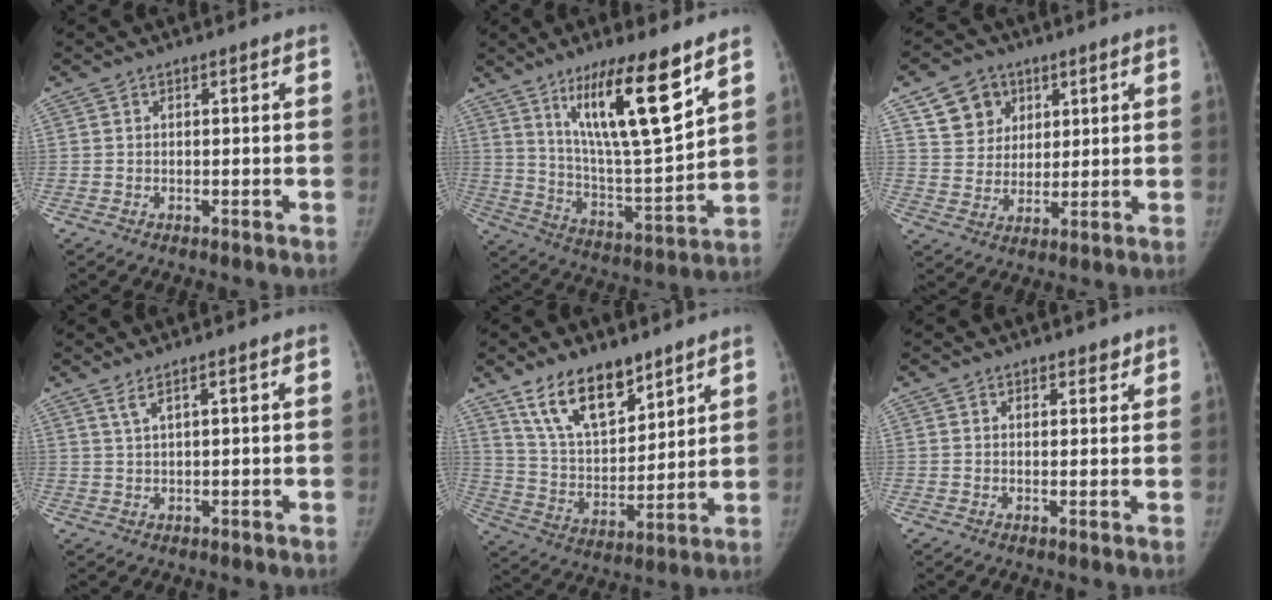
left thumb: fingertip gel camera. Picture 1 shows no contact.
{"total": 18.3, "force": [10.7, 3.3, 14.5], "torque": [-0.226, -0.066, 0.194]}
{"total": 9.1, "force": [4.5, 7.6, 2.3], "torque": [-0.003, -0.019, 0.082]}
{"total": 1.8, "force": [1.2, -0.1, 1.4], "torque": [-0.037, -0.004, 0.032]}
{"total": 14.8, "force": [10.3, 6.7, 8.3], "torque": [-0.109, -0.062, 0.199]}
{"total": 2.0, "force": [1.6, 1.1, 0.6], "torque": [0.010, -0.009, 0.018]}